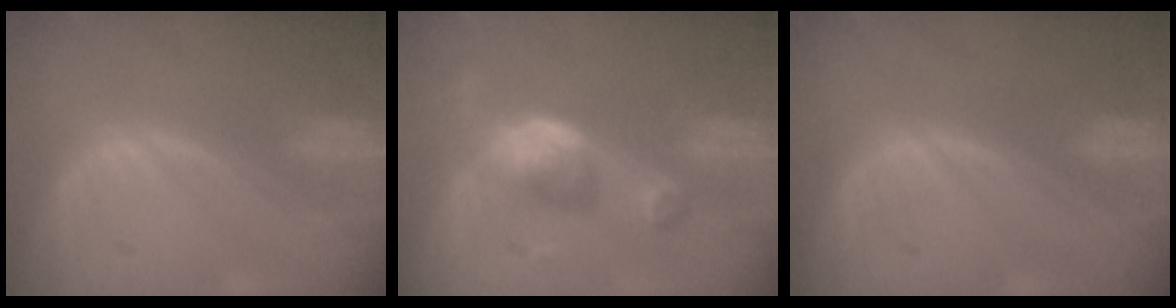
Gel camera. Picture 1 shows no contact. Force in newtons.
{"total": 5.5, "press": 5.4, "slide": 1.0}
{"total": 0.0}